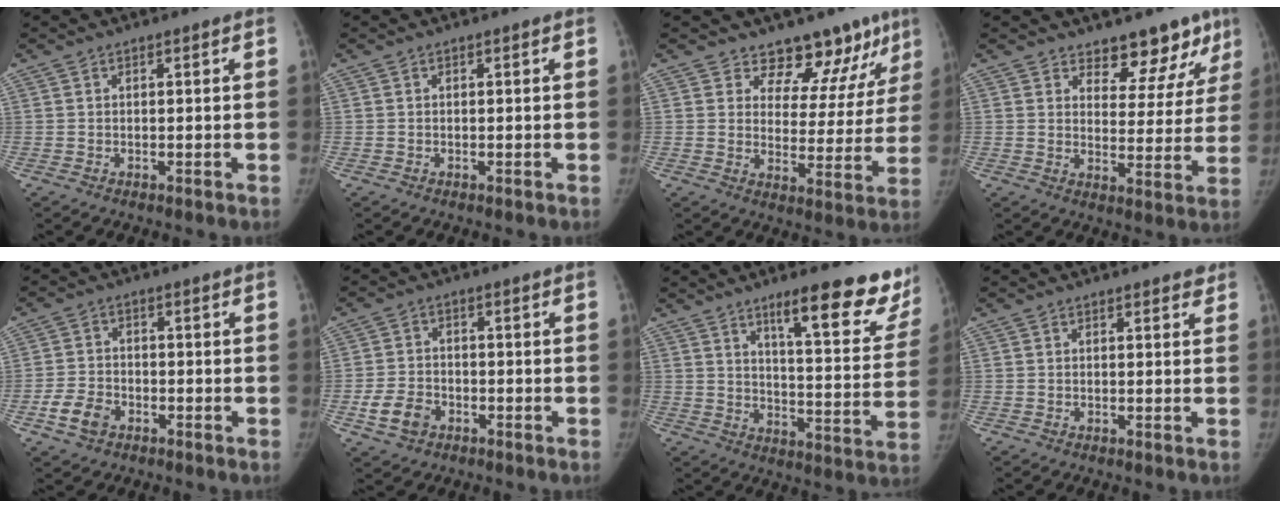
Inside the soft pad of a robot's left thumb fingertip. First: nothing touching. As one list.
[{"total": 0.0}, {"total": 13.5, "force": [10.9, 6.8, 4.4], "torque": [0.001, -0.076, 0.133]}, {"total": 10.6, "force": [8.4, 5.3, 3.7], "torque": [0.005, -0.058, 0.103]}, {"total": 5.5, "force": [-2.8, 3.8, 2.8], "torque": [-0.050, 0.018, -0.051]}, {"total": 5.9, "force": [-2.7, 4.2, 3.0], "torque": [-0.052, 0.018, -0.047]}, {"total": 19.4, "force": [13.5, 4.6, 13.2], "torque": [-0.130, -0.078, 0.183]}, {"total": 1.0, "force": [0.8, 0.6, 0.3], "torque": [0.006, -0.004, 0.004]}]